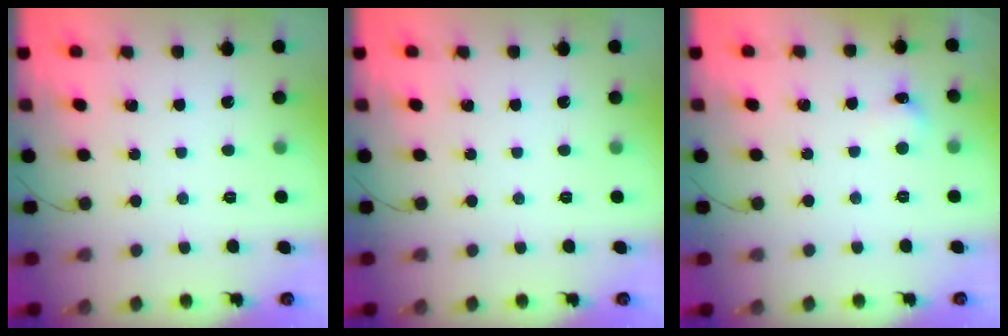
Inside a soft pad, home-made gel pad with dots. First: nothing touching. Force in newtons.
{"total": 0.0}
{"total": 5.3, "press": 5.0, "slide": 1.5}